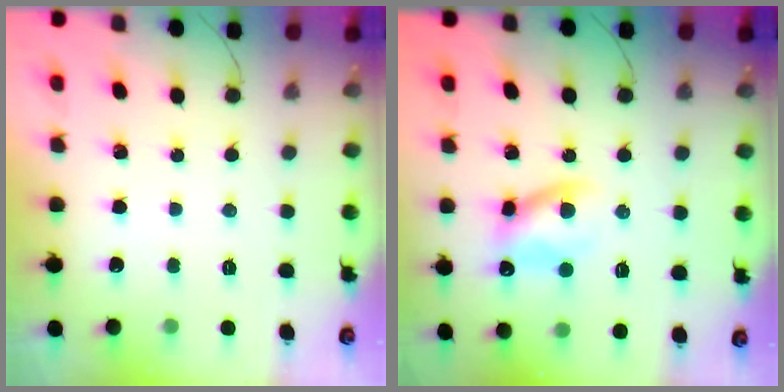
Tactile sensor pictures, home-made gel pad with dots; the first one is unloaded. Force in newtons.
{"total": 9.3, "press": 9.2, "slide": 1.6}